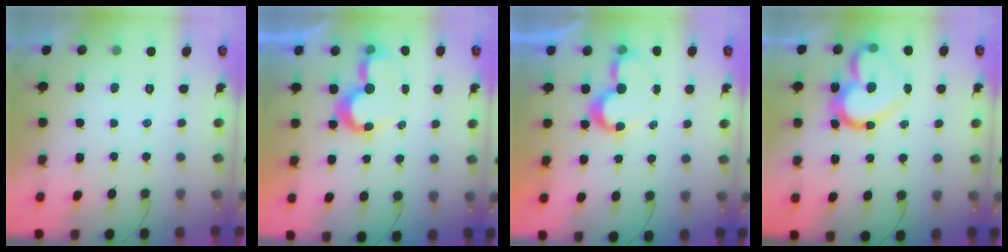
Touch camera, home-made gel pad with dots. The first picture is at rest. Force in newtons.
{"total": 7.6, "press": 7.6, "slide": 0.6}
{"total": 7.7, "press": 7.7, "slide": 0.2}
{"total": 17.4, "press": 17.3, "slide": 1.6}